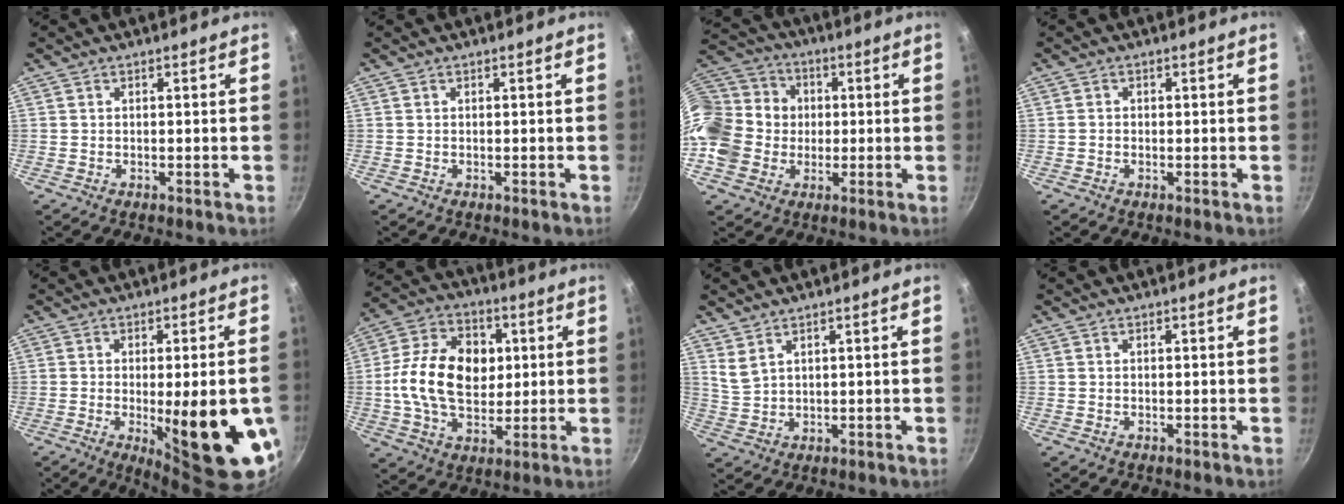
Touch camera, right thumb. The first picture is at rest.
{"total": 0.0}
{"total": 17.3, "force": [-0.4, 15.3, 8.0], "torque": [-0.150, 0.036, -0.009]}
{"total": 0.8, "force": [-0.2, 0.7, 0.2], "torque": [-0.003, 0.003, -0.005]}
{"total": 17.6, "force": [-4.2, 4.7, 16.5], "torque": [-0.196, -0.002, -0.042]}
{"total": 17.4, "force": [1.4, 12.2, 12.3], "torque": [-0.193, 0.013, 0.014]}
{"total": 3.2, "force": [2.2, 1.5, 1.7], "torque": [-0.031, -0.015, 0.054]}
{"total": 0.0}